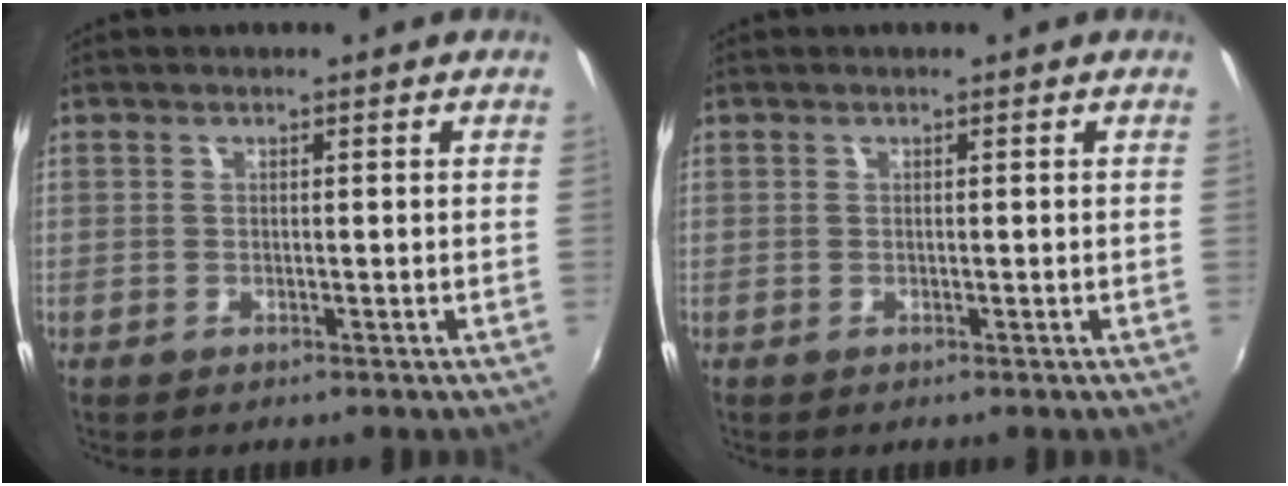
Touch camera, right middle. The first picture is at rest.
{"total": 0.0}